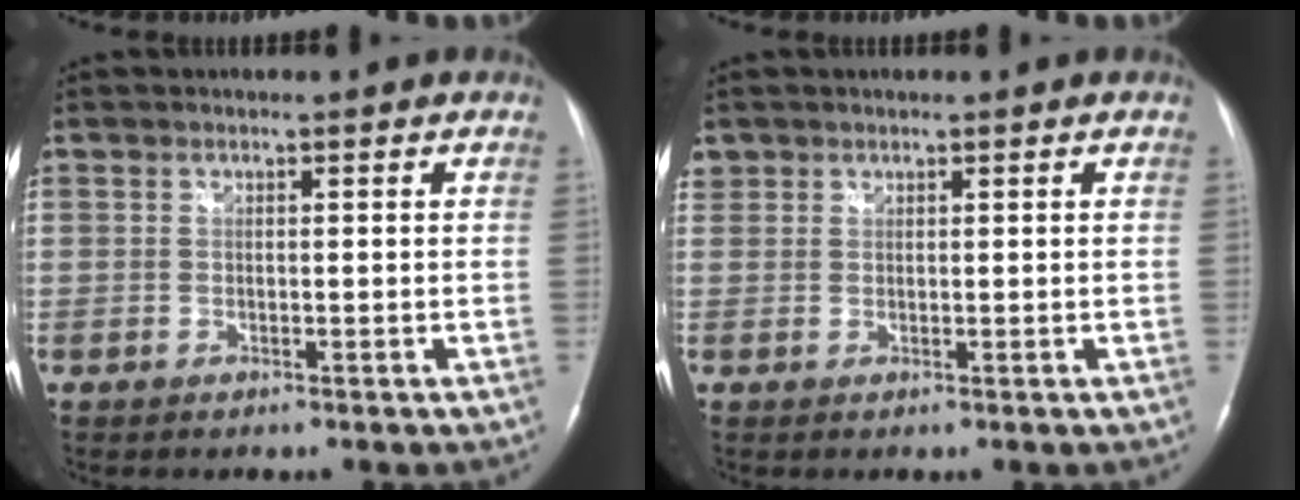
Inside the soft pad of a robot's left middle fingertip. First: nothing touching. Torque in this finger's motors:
{"motor_torque": [0.10, -0.10, 0.01, 0.00]}